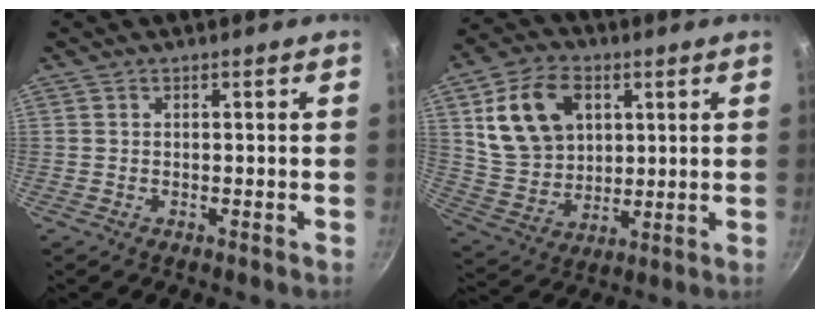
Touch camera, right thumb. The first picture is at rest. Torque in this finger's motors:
{"motor_torque": [-0.38, 0.93, 0.51, 0.63, 0.31]}